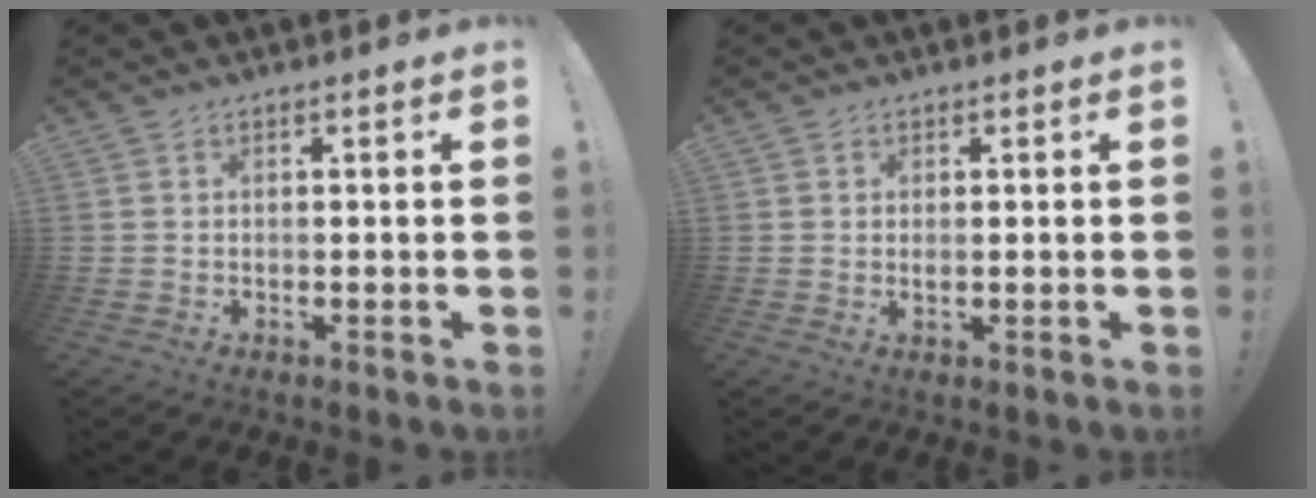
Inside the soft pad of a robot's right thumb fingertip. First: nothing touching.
{"total": 0.7, "force": [0.2, 0.6, 0.3], "torque": [-0.006, 0.000, 0.005]}